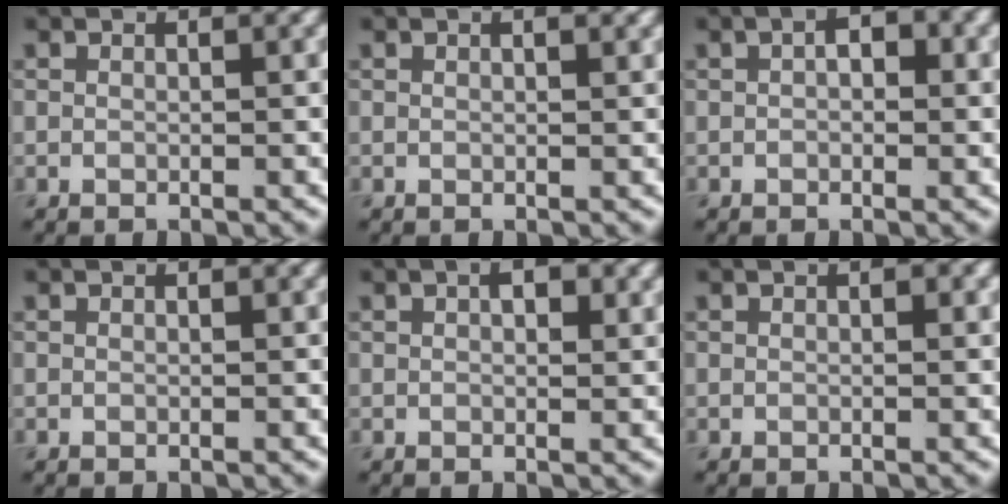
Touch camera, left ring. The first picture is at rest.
{"total": 1.1, "force": [0.6, 0.3, 0.8], "torque": [-0.013, 0.000, 0.009]}
{"total": 2.2, "force": [0.4, 1.2, 1.8], "torque": [-0.025, 0.007, 0.001]}
{"total": 0.0}
{"total": 1.9, "force": [0.7, 1.0, 1.5], "torque": [-0.020, 0.003, 0.010]}
{"total": 0.8, "force": [0.2, 0.3, 0.7], "torque": [-0.007, 0.001, 0.003]}